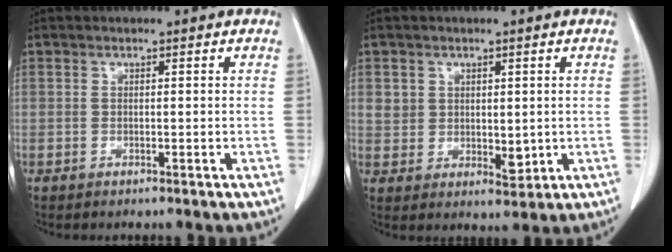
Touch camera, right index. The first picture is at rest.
{"total": 4.7, "force": [1.0, 3.8, 2.6], "torque": [-0.033, -0.010, 0.026]}